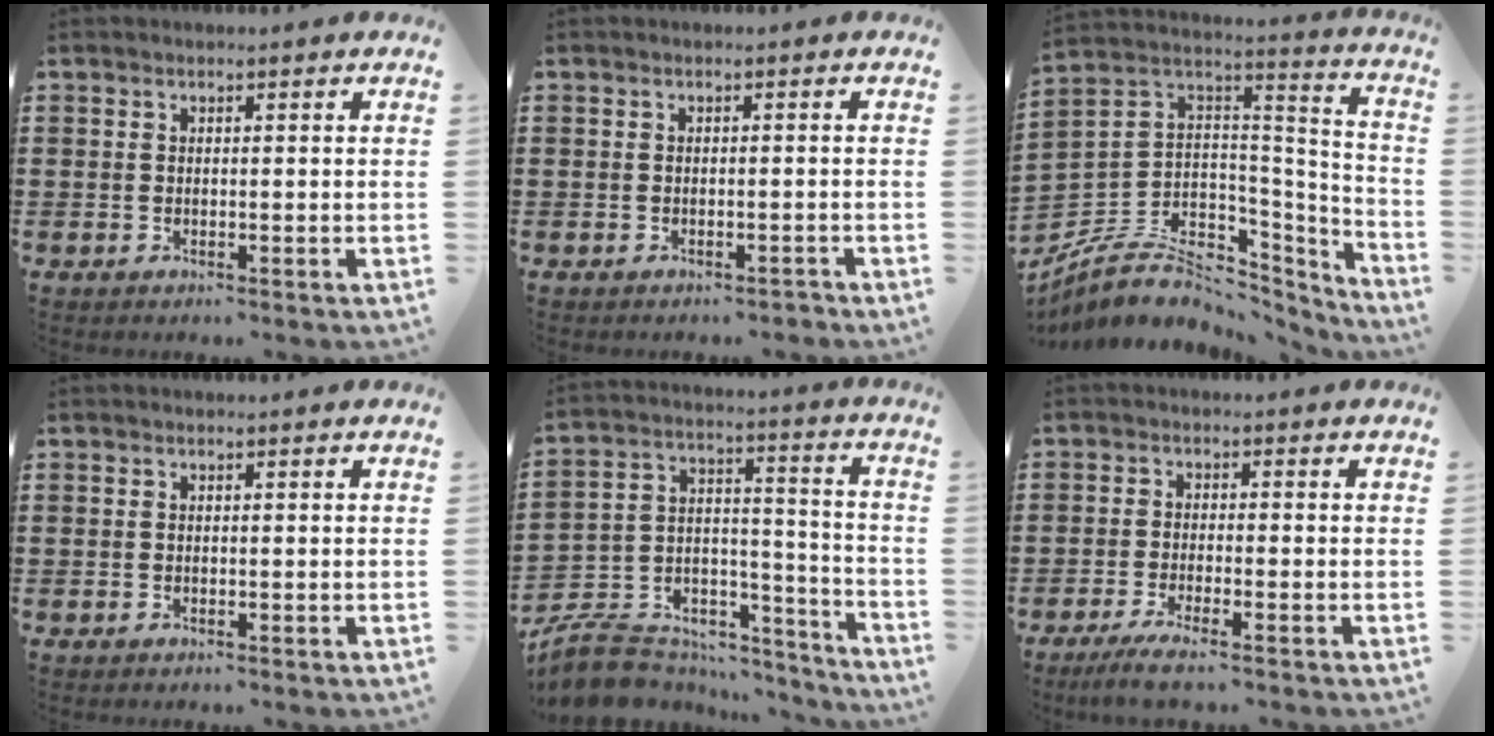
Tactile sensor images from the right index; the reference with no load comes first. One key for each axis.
{"total": 0.9, "fx": -0.8, "fy": 0.1, "fz": 0.3, "tx": -0.009, "ty": -0.002, "tz": -0.016}
{"total": 8.5, "fx": -4.4, "fy": 5.9, "fz": 4.2, "tx": -0.105, "ty": -0.002, "tz": -0.078}
{"total": 0.0}
{"total": 7.0, "fx": -6.1, "fy": 3.3, "fz": 1.0, "tx": -0.026, "ty": 0.002, "tz": -0.114}
{"total": 3.0, "fx": -2.4, "fy": -0.3, "fz": 1.8, "tx": -0.044, "ty": -0.013, "tz": -0.050}